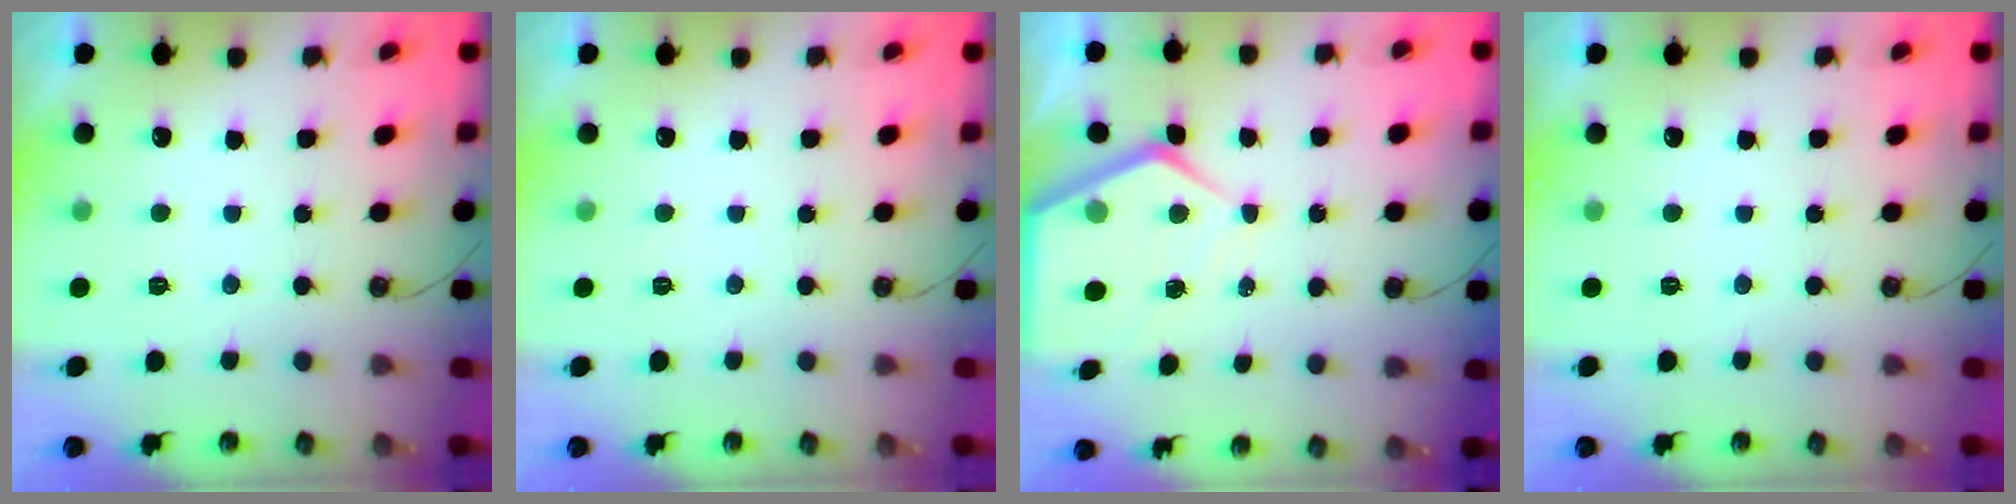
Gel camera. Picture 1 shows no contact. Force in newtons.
{"total": 0.0}
{"total": 8.9, "press": 8.9, "slide": 0.7}
{"total": 0.0}